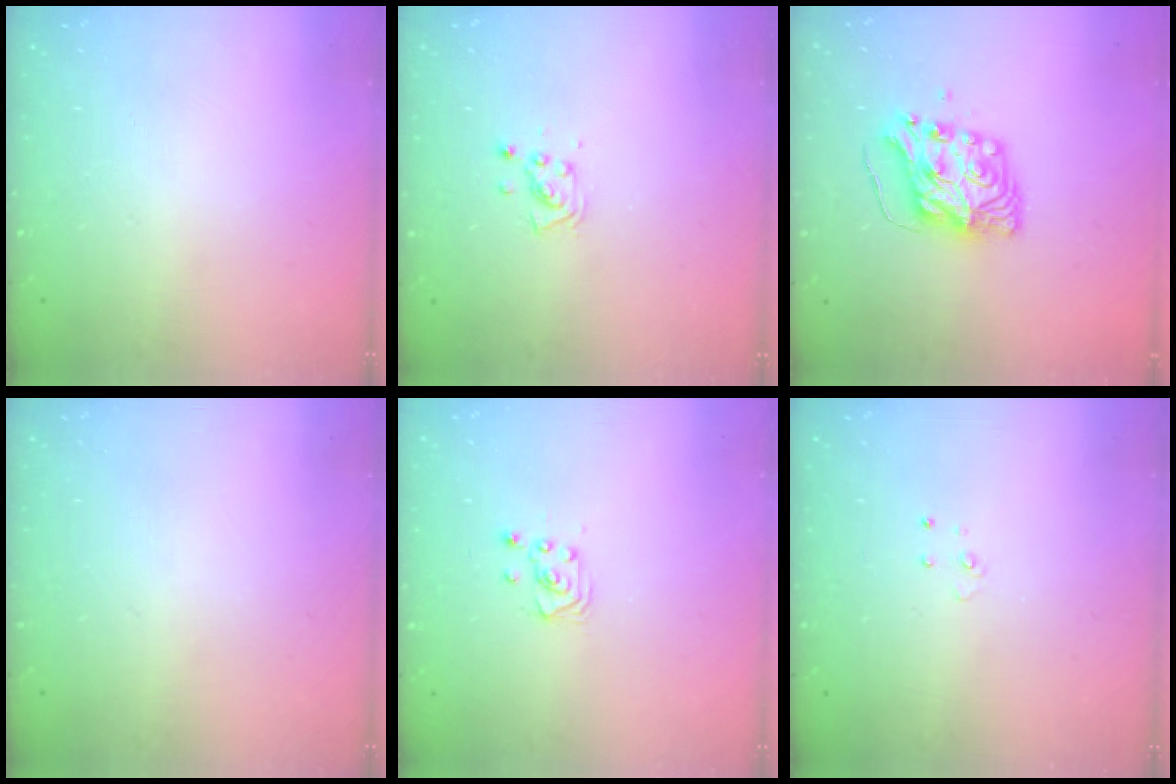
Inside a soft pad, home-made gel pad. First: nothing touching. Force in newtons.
{"total": 5.0, "press": 4.7, "slide": 1.7}
{"total": 9.2, "press": 9.1, "slide": 1.3}
{"total": 0.0}
{"total": 2.2, "press": 2.2, "slide": 0.3}
{"total": 2.7, "press": 2.7, "slide": 0.2}